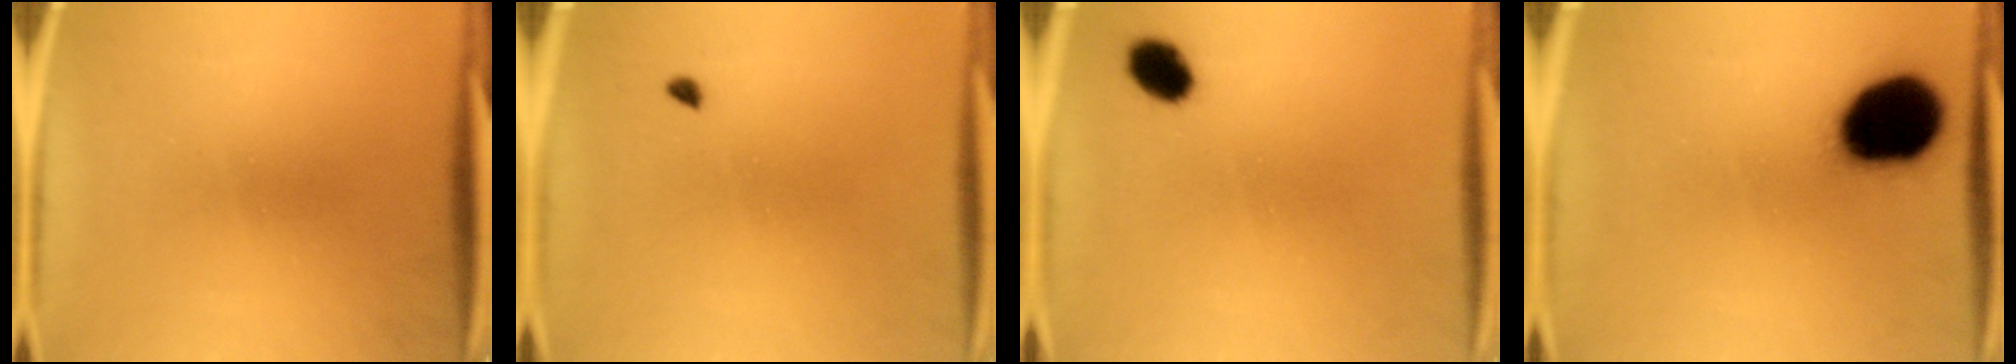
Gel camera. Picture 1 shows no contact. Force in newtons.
{"total": 0.8}
{"total": 4.7}
{"total": 19.3}